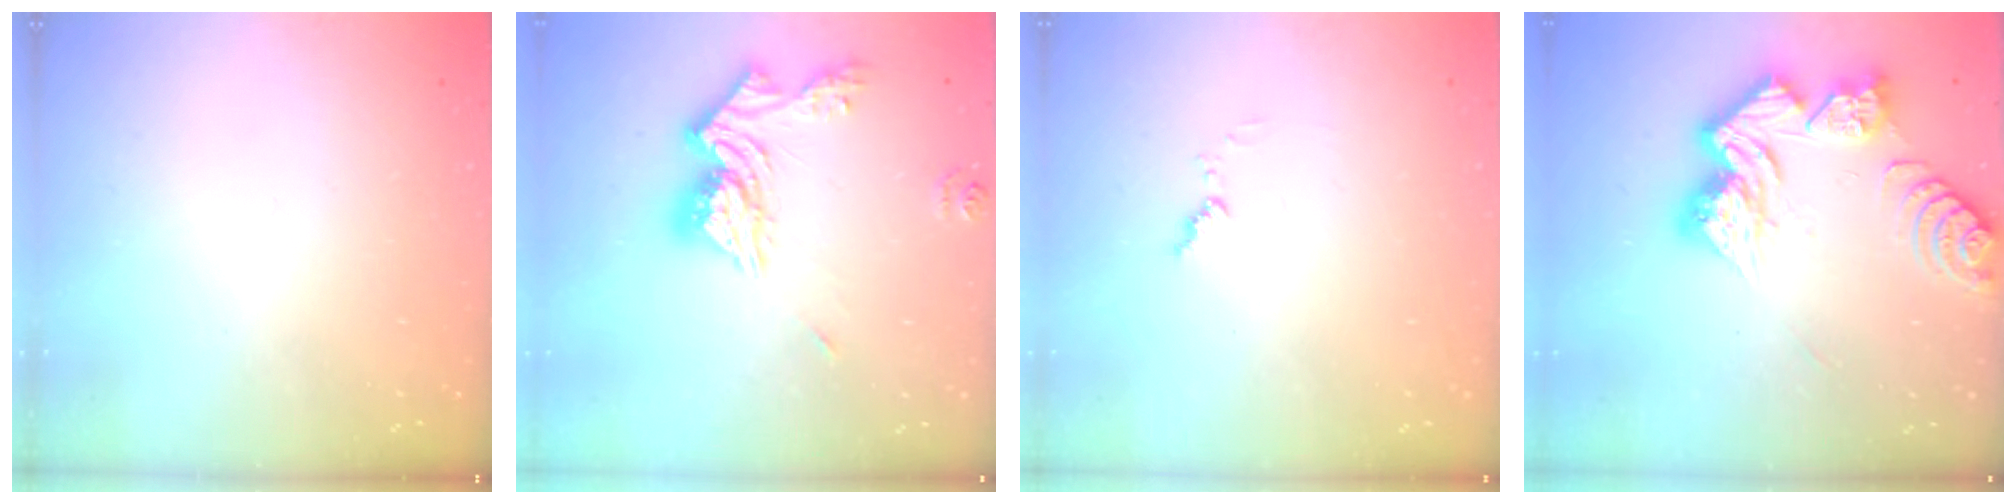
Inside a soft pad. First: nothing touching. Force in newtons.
{"total": 14.4, "press": 14.4, "slide": 1.5}
{"total": 4.9, "press": 4.9, "slide": 0.3}
{"total": 16.4, "press": 16.4, "slide": 1.5}